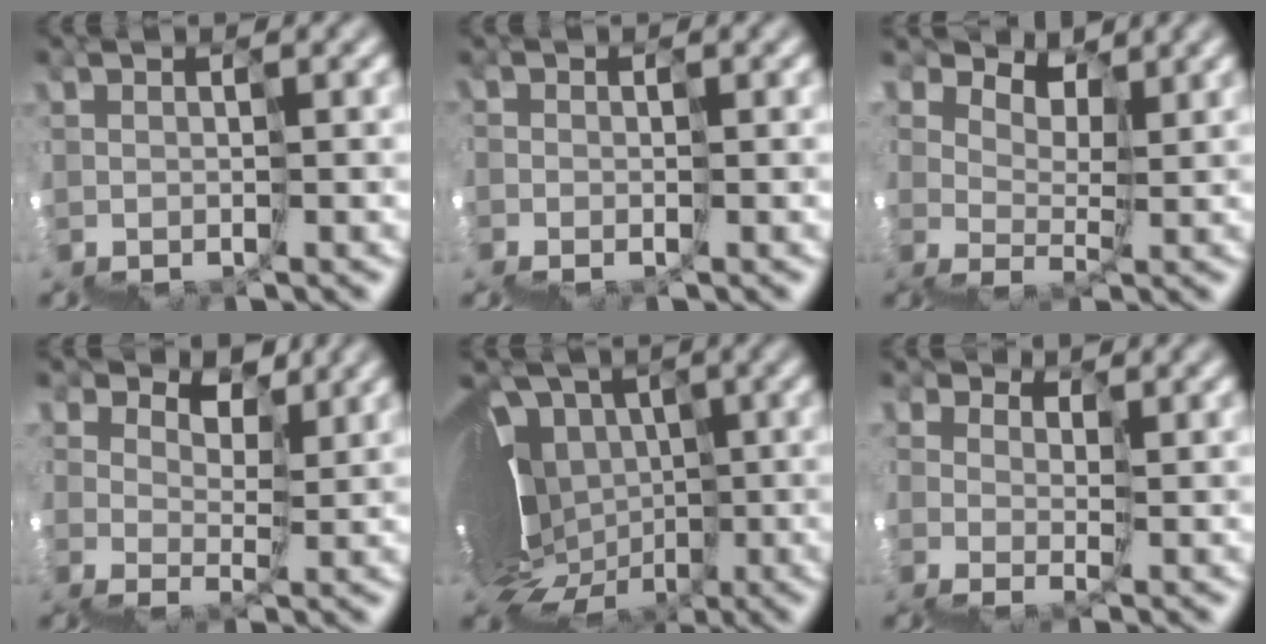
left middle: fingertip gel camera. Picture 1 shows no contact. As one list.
[{"total": 2.7, "force": [-1.5, 1.4, 1.6], "torque": [-0.030, -0.016, -0.023]}, {"total": 4.0, "force": [3.7, 0.3, -1.3], "torque": [0.027, 0.015, 0.068]}, {"total": 4.1, "force": [3.4, 2.3, 0.2], "torque": [0.010, 0.016, 0.068]}, {"total": 12.9, "force": [-0.8, 8.4, 9.7], "torque": [-0.129, 0.058, -0.009]}, {"total": 1.9, "force": [1.1, 1.5, 0.6], "torque": [-0.007, 0.004, 0.025]}]